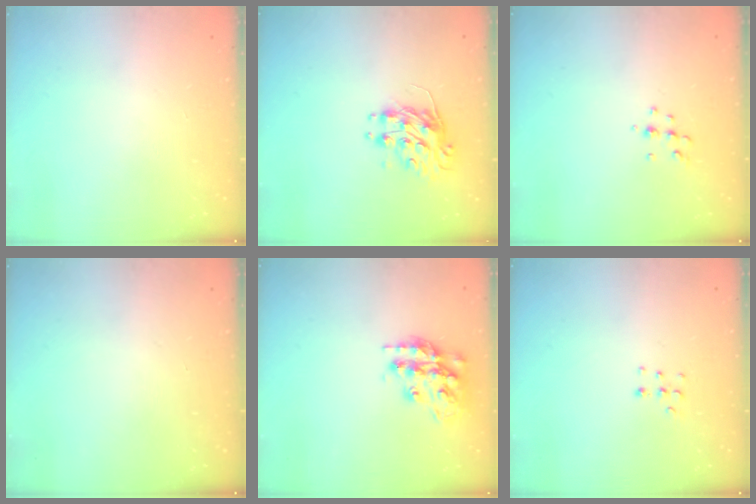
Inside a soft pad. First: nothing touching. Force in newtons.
{"total": 9.2, "press": 9.2, "slide": 0.3}
{"total": 5.7, "press": 5.6, "slide": 1.0}
{"total": 0.0}
{"total": 17.3, "press": 17.3, "slide": 1.4}
{"total": 4.3, "press": 4.2, "slide": 1.1}